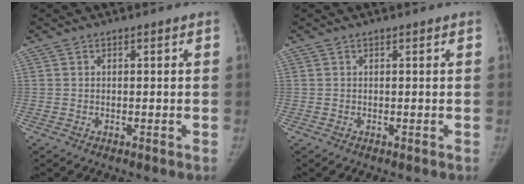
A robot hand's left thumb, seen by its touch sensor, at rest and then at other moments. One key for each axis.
{"total": 0.0}